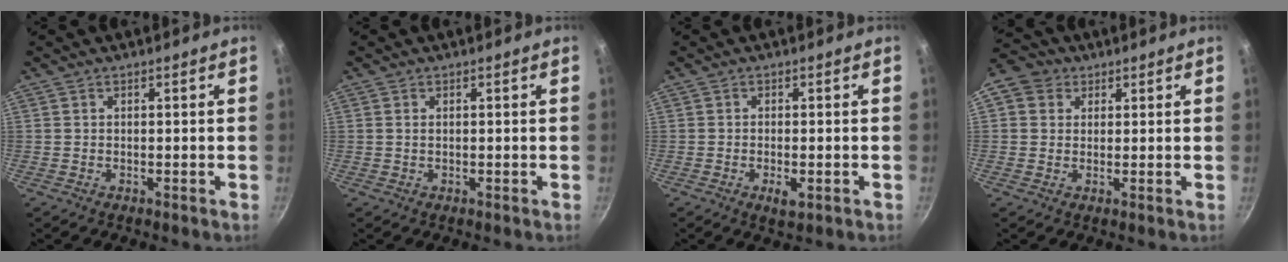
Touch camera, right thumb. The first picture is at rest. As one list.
[{"total": 0.6, "force": [0.1, 0.3, 0.5], "torque": [-0.009, 0.001, 0.002]}, {"total": 2.9, "force": [-1.0, 1.2, 2.4], "torque": [-0.044, -0.001, -0.013]}, {"total": 6.3, "force": [2.2, 5.4, 2.5], "torque": [-0.023, 0.006, 0.024]}]